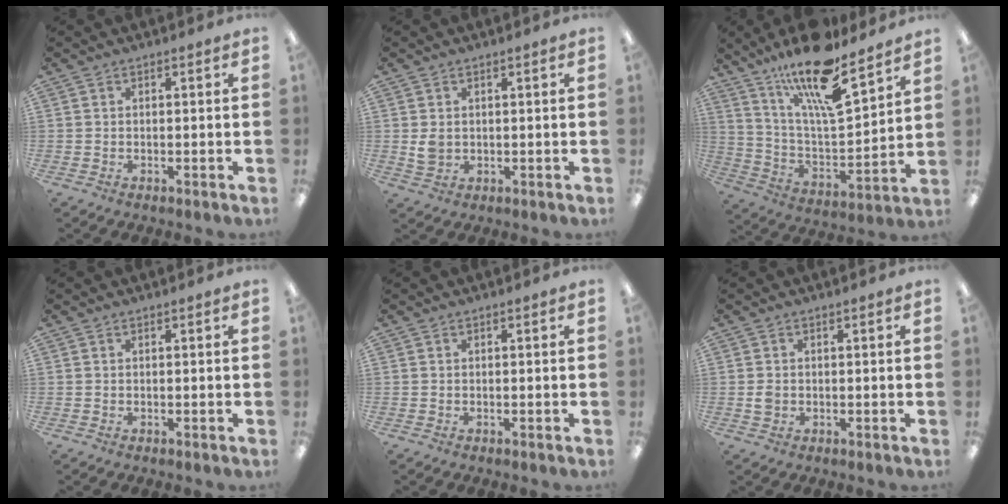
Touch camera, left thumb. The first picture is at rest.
{"total": 2.8, "force": [0.8, 2.2, 1.5], "torque": [-0.023, 0.000, 0.013]}
{"total": 19.5, "force": [14.8, 5.0, 11.6], "torque": [-0.210, -0.093, 0.251]}
{"total": 0.0}
{"total": 0.0}
{"total": 1.6, "force": [0.0, 1.3, 0.9], "torque": [-0.017, 0.005, -0.002]}